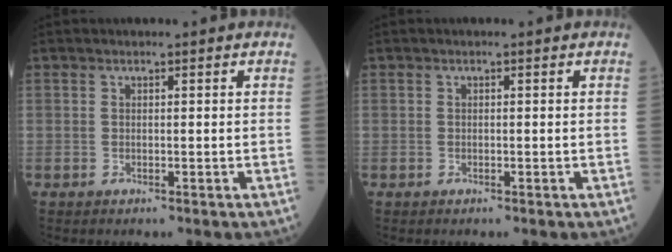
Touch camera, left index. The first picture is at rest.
{"total": 0.0}